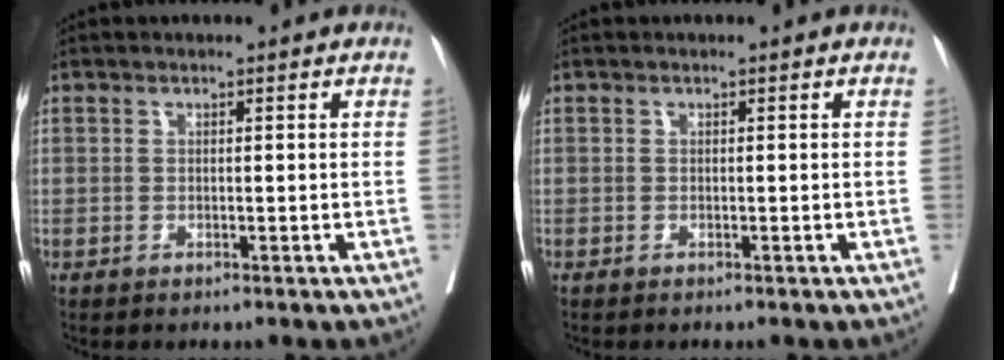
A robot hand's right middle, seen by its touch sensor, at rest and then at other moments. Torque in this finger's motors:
{"motor_torque": [-0.08, -0.05, 0.04, -0.01]}